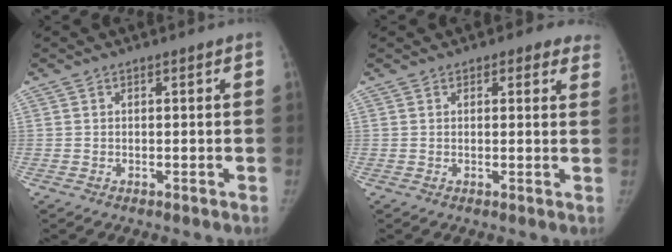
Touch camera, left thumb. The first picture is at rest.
{"total": 5.6, "force": [4.3, 2.9, 2.1], "torque": [0.021, -0.010, 0.035]}